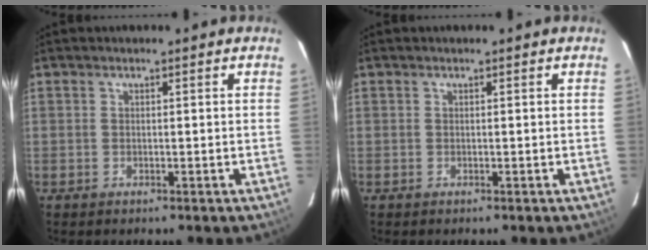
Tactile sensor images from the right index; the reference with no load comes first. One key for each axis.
{"total": 0.0}